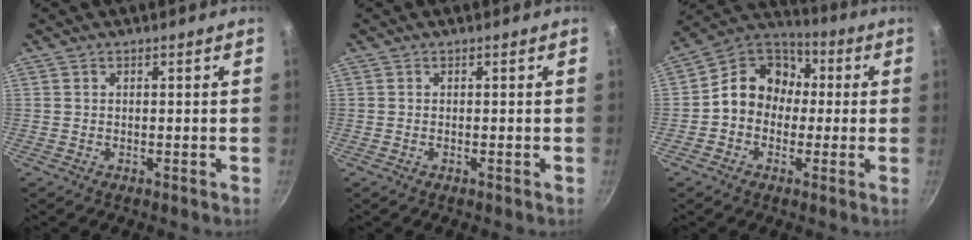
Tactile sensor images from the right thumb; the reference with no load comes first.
{"total": 0.0}
{"total": 12.1, "force": [0.1, 10.3, 6.4], "torque": [-0.061, 0.037, -0.024]}